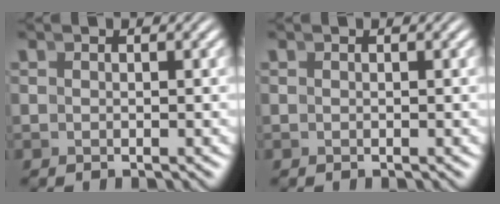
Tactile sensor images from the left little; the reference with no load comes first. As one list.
[{"total": 0.0}]